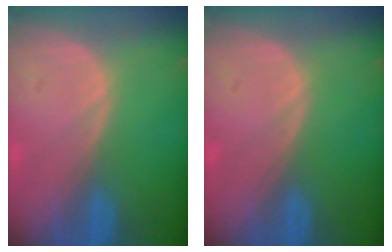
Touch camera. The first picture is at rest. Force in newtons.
{"total": 0.0}